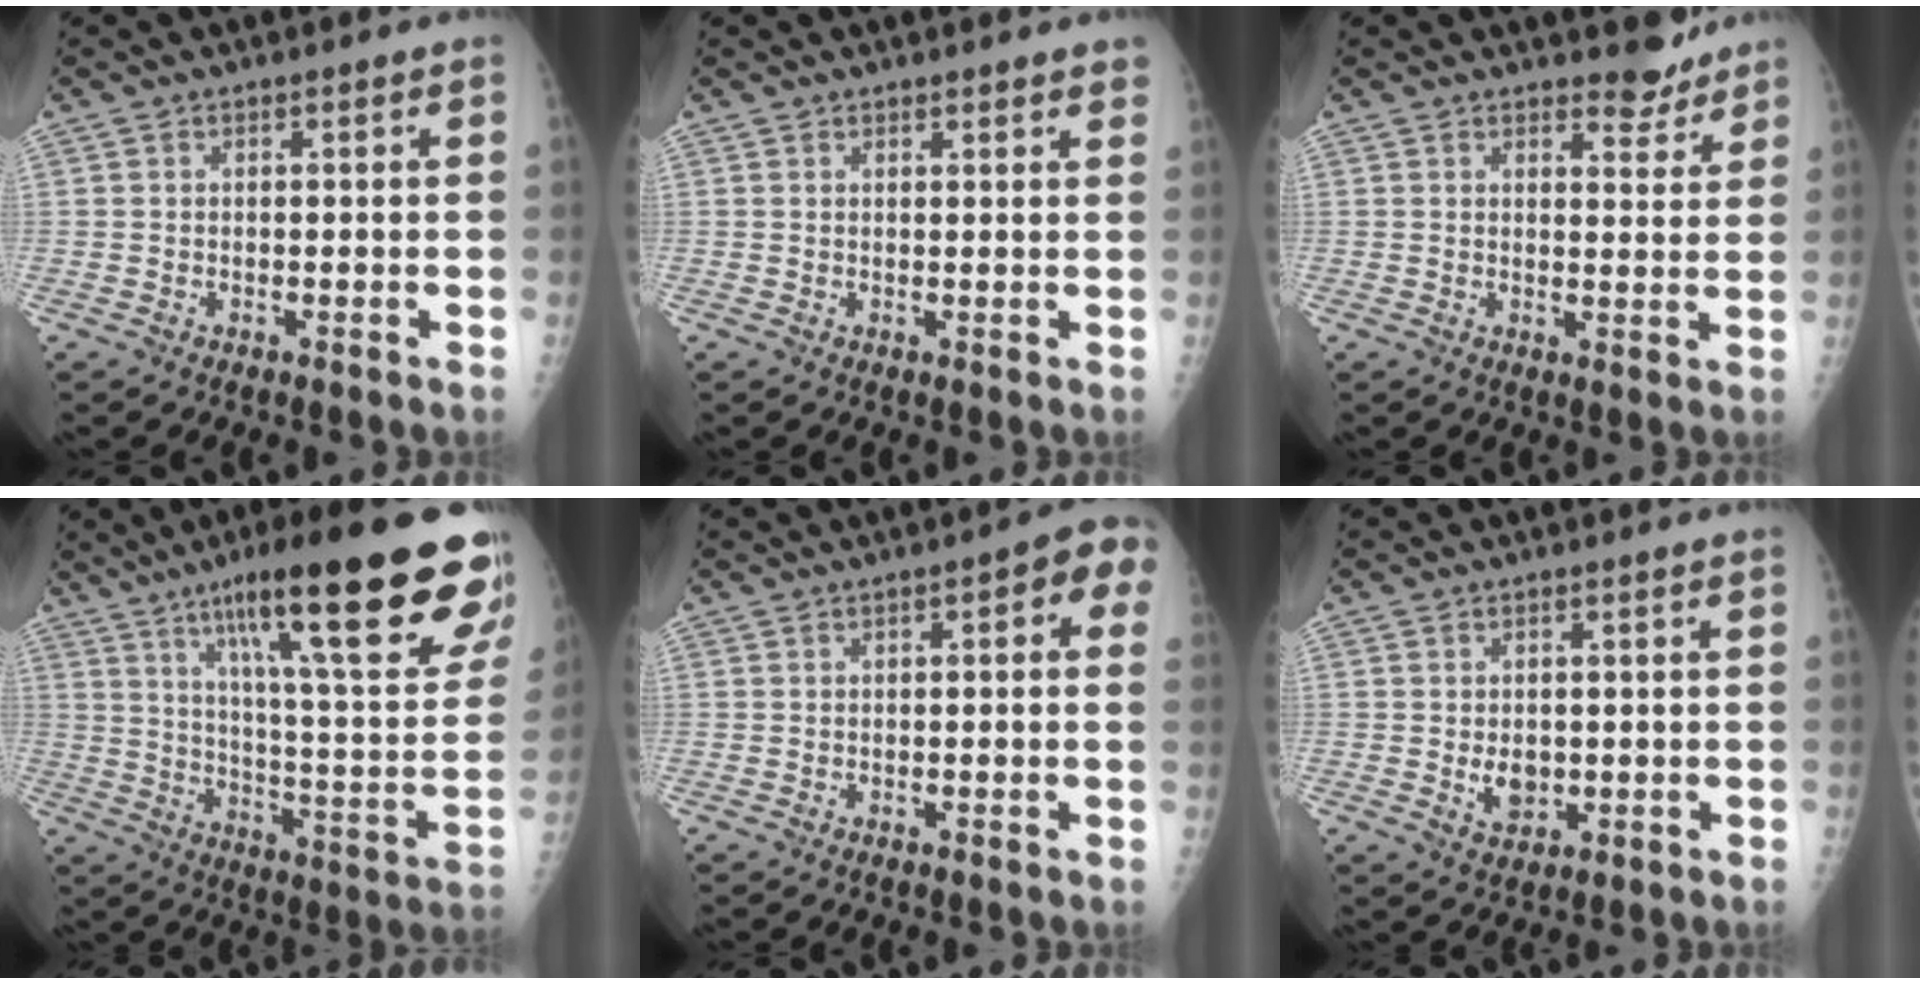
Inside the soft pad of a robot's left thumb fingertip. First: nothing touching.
{"total": 3.2, "force": [2.9, 0.9, 1.0], "torque": [0.008, -0.007, 0.028]}
{"total": 4.4, "force": [4.0, 1.6, 0.9], "torque": [0.004, -0.035, 0.054]}
{"total": 30.9, "force": [18.5, 5.1, 24.2], "torque": [-0.309, -0.046, 0.278]}
{"total": 5.8, "force": [1.6, 2.1, 5.2], "torque": [-0.045, 0.013, 0.008]}
{"total": 3.5, "force": [0.0, 2.6, 2.4], "torque": [-0.029, -0.006, 0.011]}